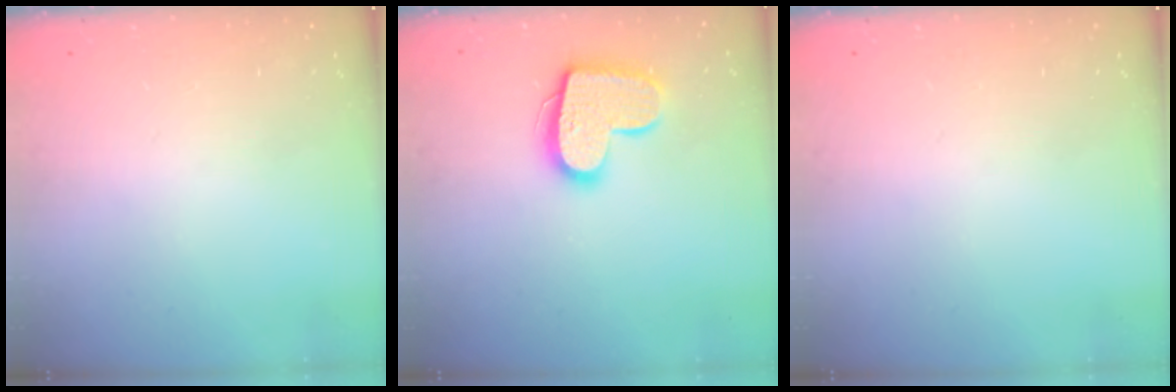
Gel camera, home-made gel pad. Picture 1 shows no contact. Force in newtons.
{"total": 14.9, "press": 14.9, "slide": 1.0}
{"total": 0.0}